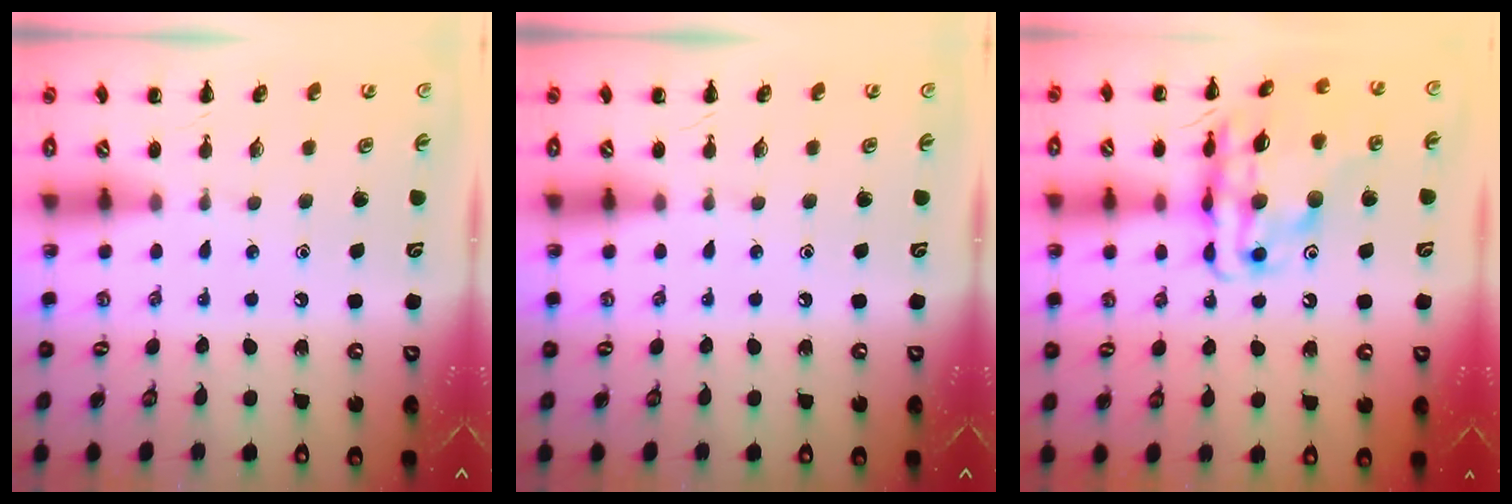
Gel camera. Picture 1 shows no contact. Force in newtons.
{"total": 0.0}
{"total": 19.5, "press": 19.2, "slide": 3.6}